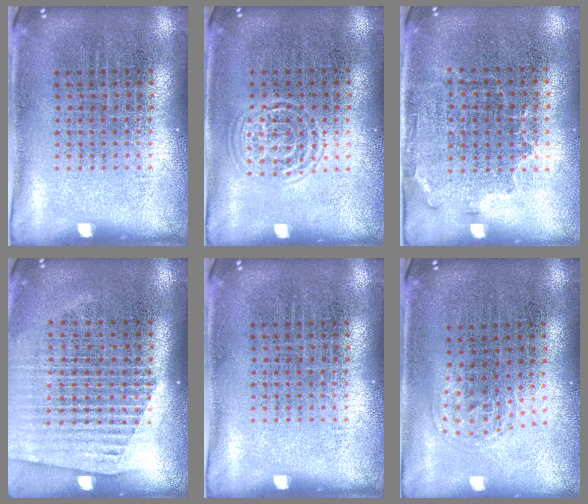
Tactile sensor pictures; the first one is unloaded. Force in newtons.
{"total": 1.4, "press": 1.3, "slide": 0.2}
{"total": 1.4, "press": 1.1, "slide": 0.9}
{"total": 1.5, "press": 1.4, "slide": 0.5}
{"total": 0.0}
{"total": 1.0, "press": 0.6, "slide": 0.8}